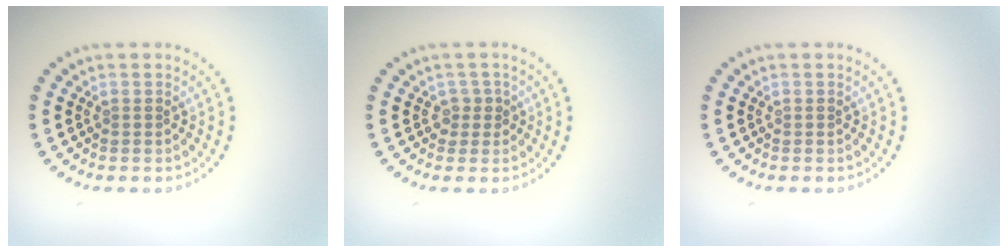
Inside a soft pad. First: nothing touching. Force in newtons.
{"total": 1.4, "press": 1.0, "slide": 1.0}
{"total": 0.0}